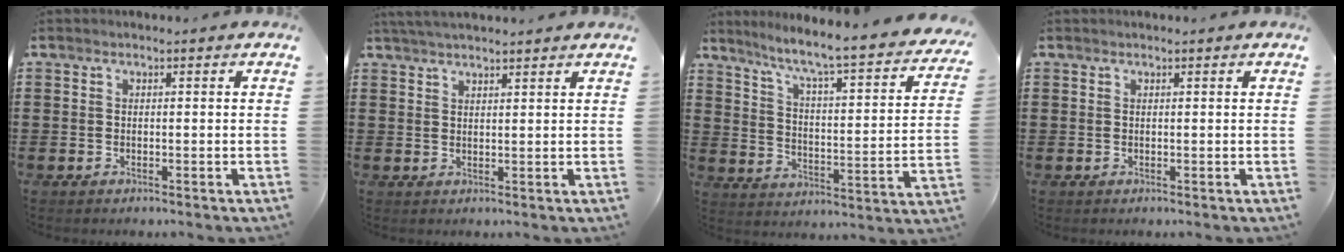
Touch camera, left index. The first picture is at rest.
{"total": 2.7, "force": [2.6, -0.1, 0.8], "torque": [-0.020, 0.000, 0.050]}
{"total": 6.0, "force": [4.8, -0.7, 3.5], "torque": [-0.091, -0.048, 0.067]}
{"total": 0.0}